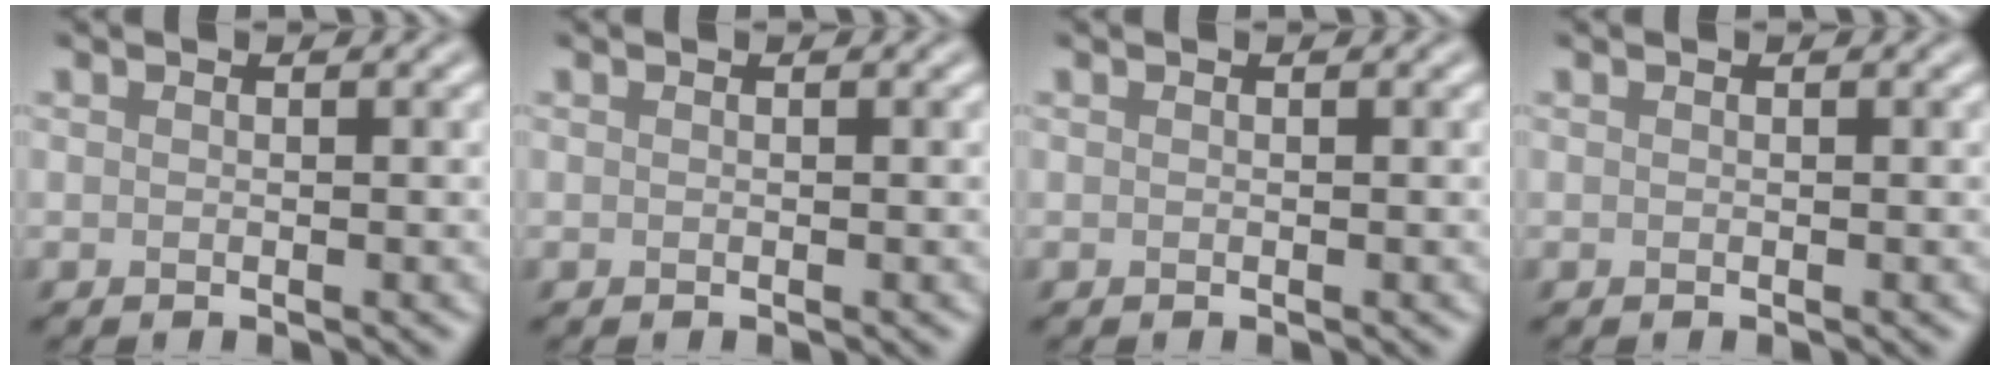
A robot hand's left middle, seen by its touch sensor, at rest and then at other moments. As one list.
[{"total": 0.0}, {"total": 0.0}, {"total": 0.0}]